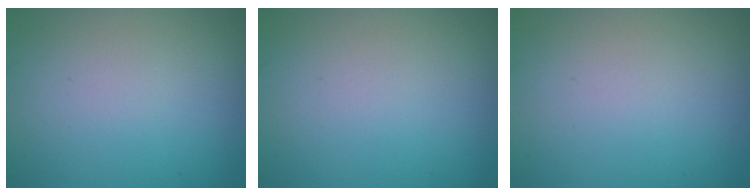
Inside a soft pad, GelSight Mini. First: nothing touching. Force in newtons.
{"total": 0.0}
{"total": 0.0}